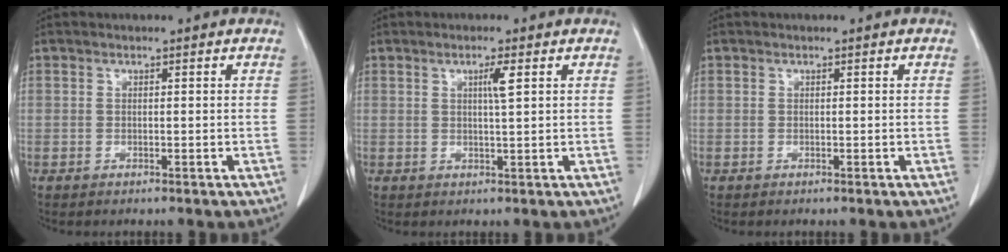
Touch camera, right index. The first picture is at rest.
{"total": 2.5, "force": [0.9, -0.2, 2.3], "torque": [-0.043, -0.002, 0.015]}
{"total": 0.0}